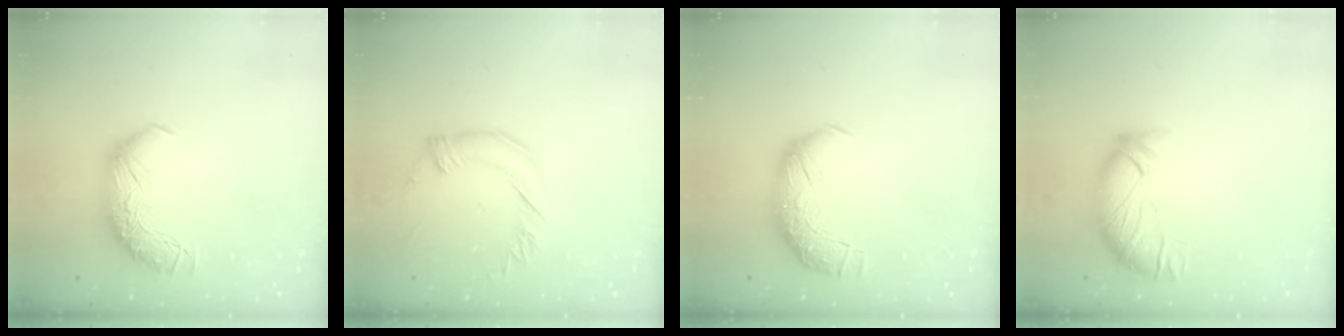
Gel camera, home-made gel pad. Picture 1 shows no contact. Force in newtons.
{"total": 2.4, "press": 2.2, "slide": 1.0}
{"total": 2.3, "press": 1.0, "slide": 2.1}
{"total": 3.7, "press": 3.4, "slide": 1.3}